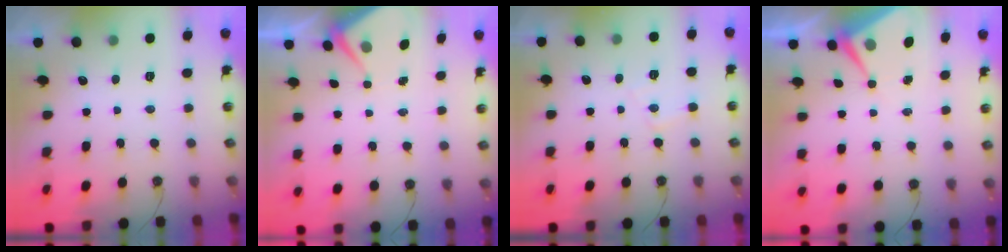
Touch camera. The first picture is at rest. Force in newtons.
{"total": 3.7, "press": 3.6, "slide": 0.6}
{"total": 5.2, "press": 5.1, "slide": 0.7}
{"total": 6.3, "press": 6.3, "slide": 0.6}